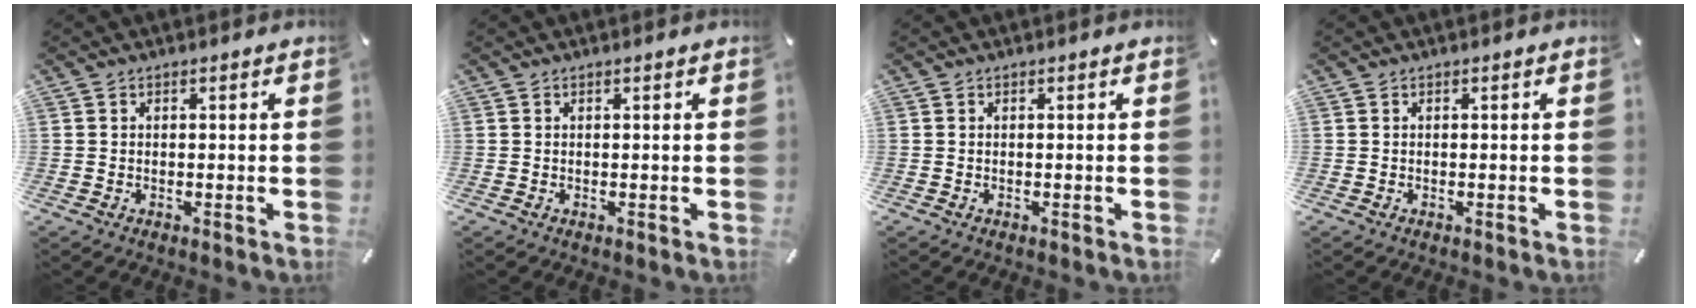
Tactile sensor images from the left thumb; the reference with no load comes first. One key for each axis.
{"total": 0.0}
{"total": 0.0}
{"total": 0.0}